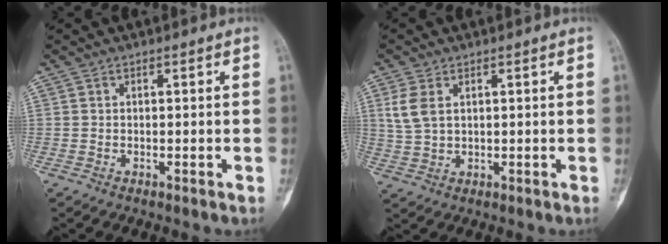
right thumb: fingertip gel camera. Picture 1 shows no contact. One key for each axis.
{"total": 5.0, "fx": 1.7, "fy": 3.0, "fz": 3.7, "tx": -0.082, "ty": 0.000, "tz": 0.041}